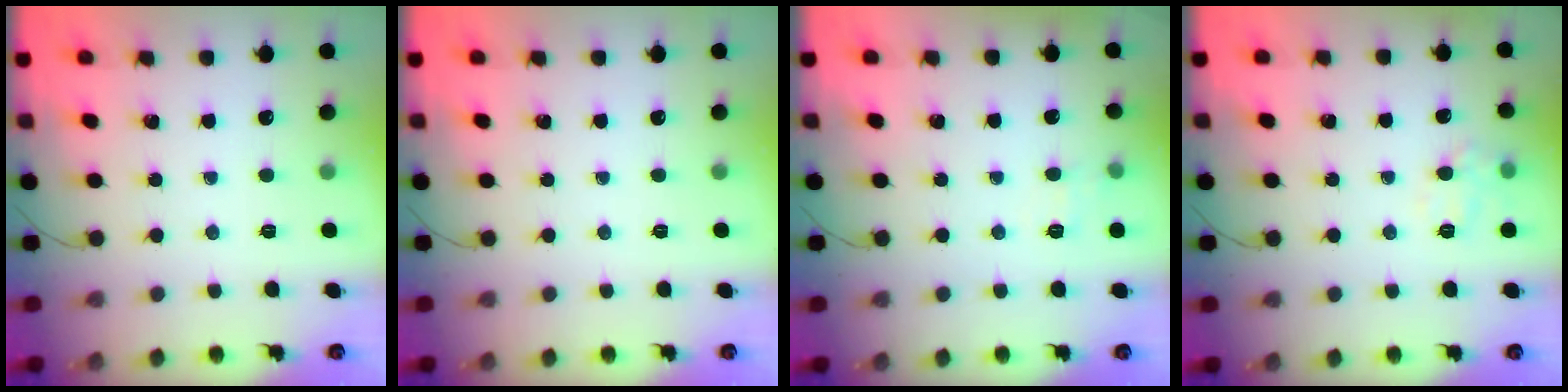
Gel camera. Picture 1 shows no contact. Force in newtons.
{"total": 0.0}
{"total": 5.3, "press": 5.1, "slide": 1.5}
{"total": 8.6, "press": 8.5, "slide": 1.3}